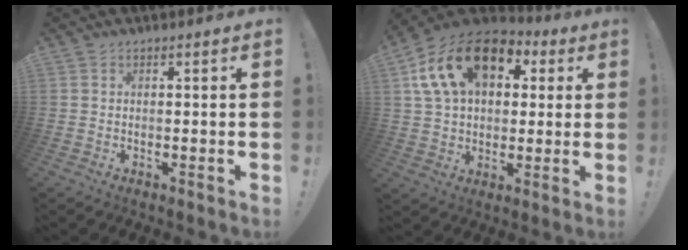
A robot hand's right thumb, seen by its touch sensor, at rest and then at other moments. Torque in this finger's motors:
{"motor_torque": [0.05, 1.85, 1.25, -0.61, 0.27]}